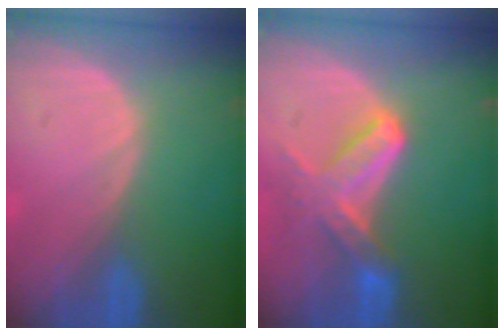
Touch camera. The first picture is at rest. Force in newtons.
{"total": 6.4, "press": 6.4, "slide": 0.6}